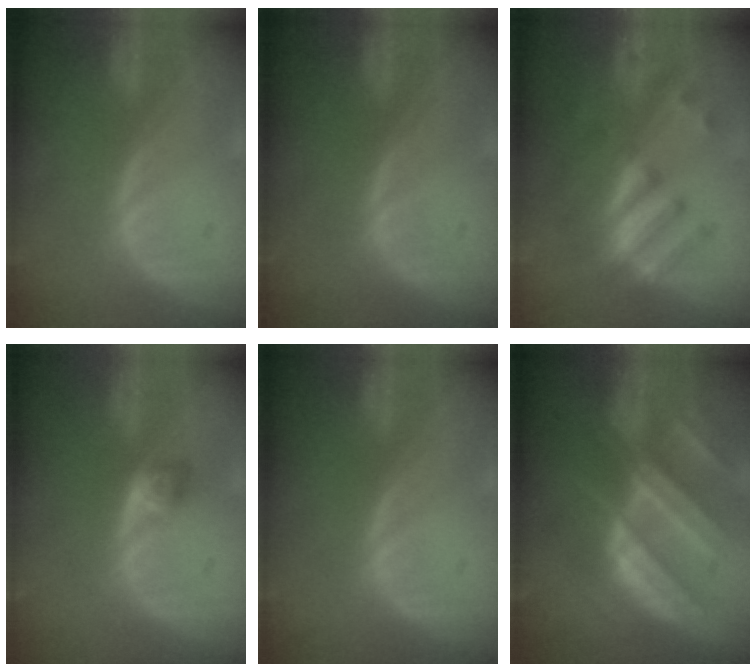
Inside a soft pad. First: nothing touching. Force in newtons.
{"total": 0.0}
{"total": 7.8, "press": 6.9, "slide": 3.6}
{"total": 2.4, "press": 2.2, "slide": 1.0}
{"total": 0.0}
{"total": 10.3, "press": 9.2, "slide": 4.8}